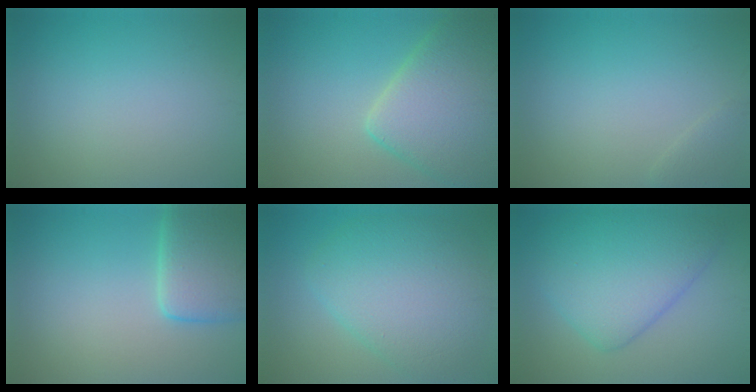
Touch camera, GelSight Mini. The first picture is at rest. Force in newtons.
{"total": 8.4, "press": 8.4, "slide": 0.6}
{"total": 1.1, "press": 1.1, "slide": 0.0}
{"total": 5.5, "press": 5.5, "slide": 0.5}
{"total": 7.3, "press": 7.3, "slide": 0.2}
{"total": 7.8, "press": 7.8, "slide": 0.0}